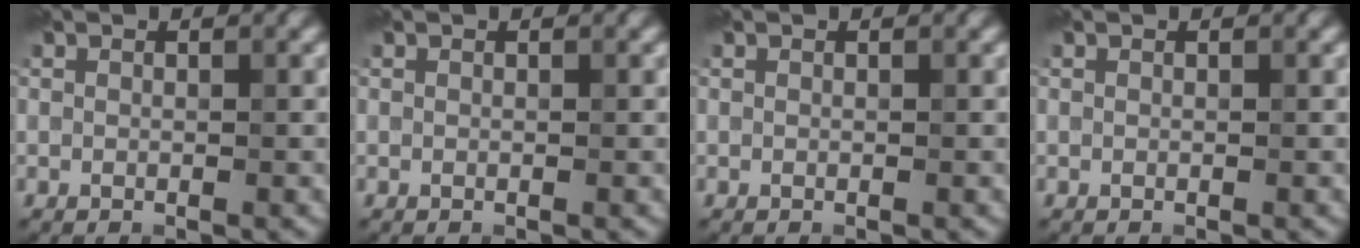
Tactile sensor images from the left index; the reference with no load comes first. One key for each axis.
{"total": 0.0}
{"total": 0.0}
{"total": 0.0}